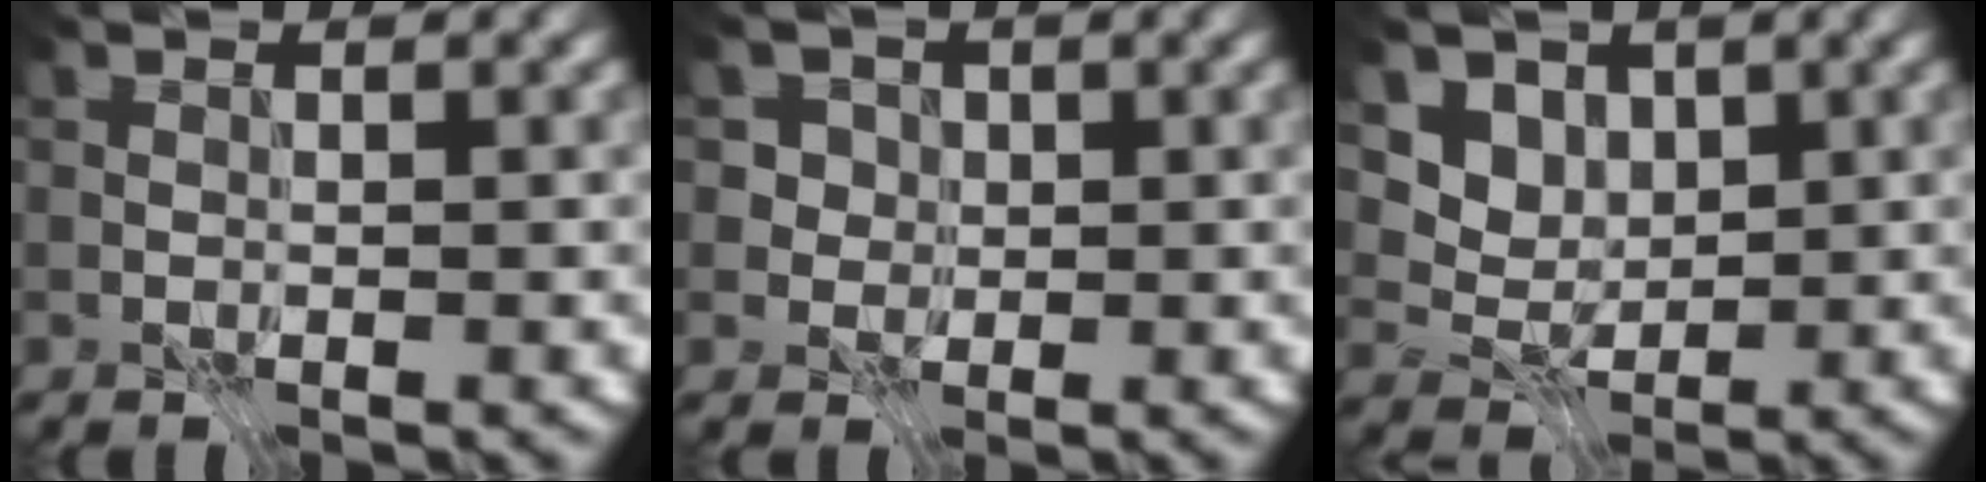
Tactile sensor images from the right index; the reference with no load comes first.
{"total": 3.2, "force": [1.2, 2.8, 1.0], "torque": [-0.010, 0.003, 0.016]}
{"total": 5.5, "force": [2.9, 4.2, 2.1], "torque": [-0.056, -0.021, 0.065]}